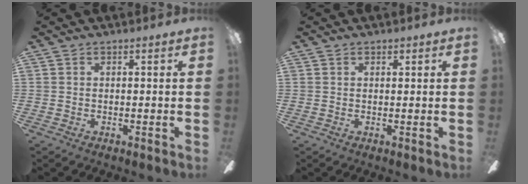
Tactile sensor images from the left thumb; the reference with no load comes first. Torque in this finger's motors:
{"motor_torque": [0.08, -0.03, -0.10, -0.05, -0.03]}